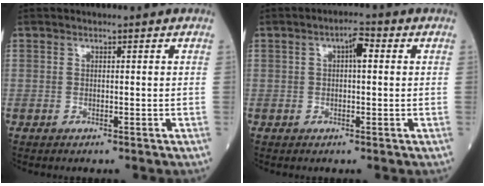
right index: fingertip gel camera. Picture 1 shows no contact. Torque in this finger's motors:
{"motor_torque": [0.37, 0.07, 0.03, 0.02]}